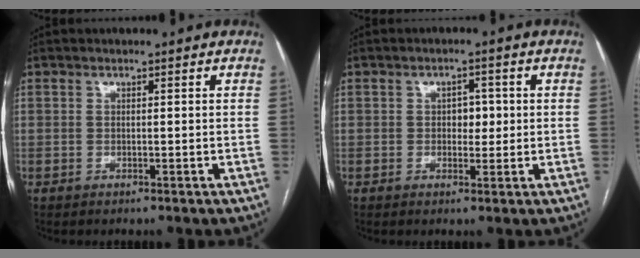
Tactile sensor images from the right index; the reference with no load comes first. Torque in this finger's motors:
{"motor_torque": [0.43, -0.05, 0.23, 0.04]}